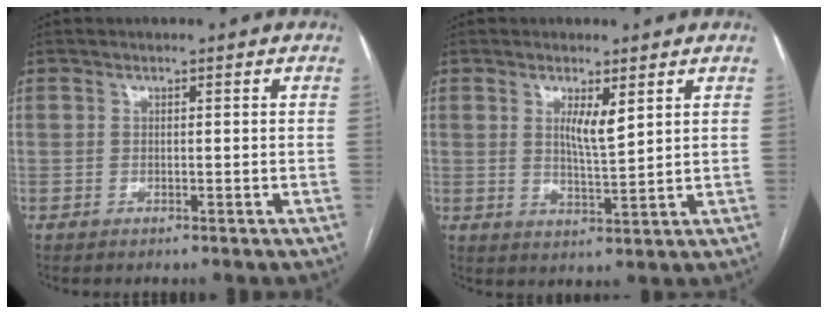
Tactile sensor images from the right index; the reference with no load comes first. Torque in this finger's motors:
{"motor_torque": [0.35, 0.05, 0.28, 0.06]}